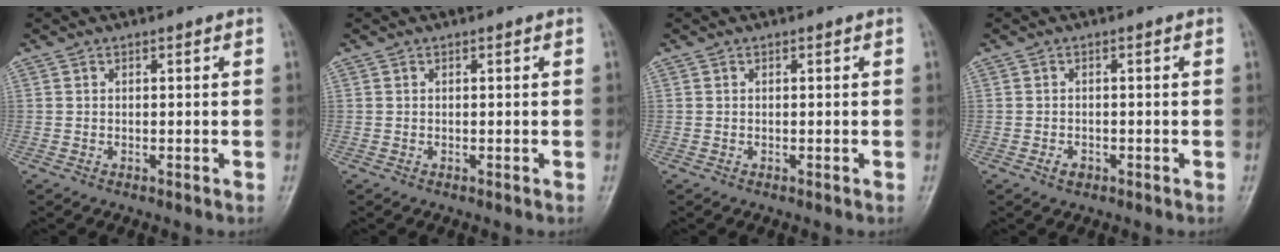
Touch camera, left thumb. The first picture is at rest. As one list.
[{"total": 0.0}, {"total": 0.0}, {"total": 1.6, "force": [-0.8, 1.0, 0.8], "torque": [-0.014, 0.004, -0.012]}]